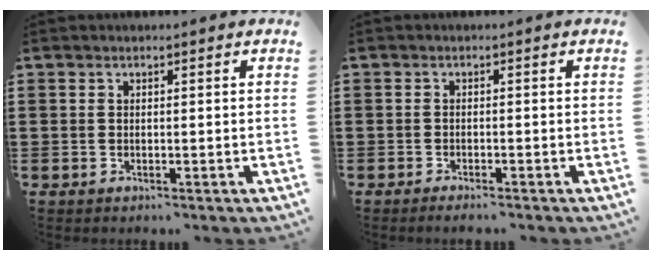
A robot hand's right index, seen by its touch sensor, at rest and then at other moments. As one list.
[{"total": 1.1, "force": [-1.0, -0.2, 0.3], "torque": [-0.007, -0.004, -0.019]}]